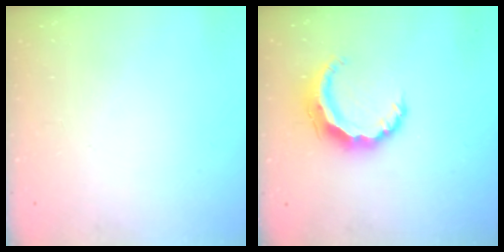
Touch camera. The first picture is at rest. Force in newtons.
{"total": 8.1, "press": 8.0, "slide": 1.2}